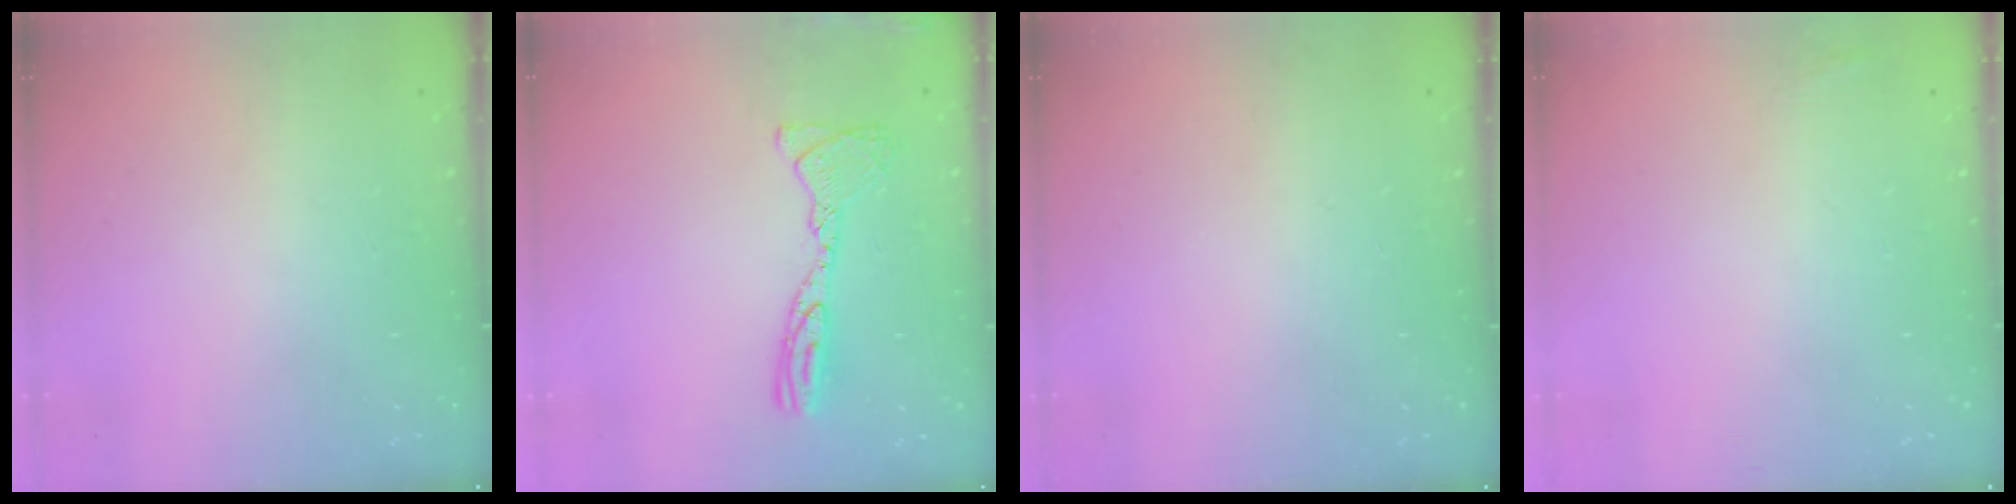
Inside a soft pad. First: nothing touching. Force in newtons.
{"total": 12.2, "press": 12.1, "slide": 1.3}
{"total": 0.0}
{"total": 9.7, "press": 4.2, "slide": 8.8}